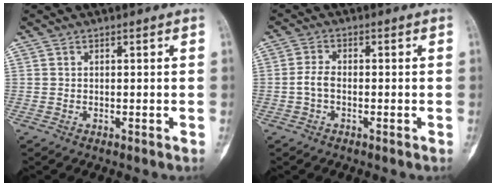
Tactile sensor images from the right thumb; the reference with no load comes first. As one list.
[{"total": 2.9, "force": [-0.7, 1.7, 2.3], "torque": [-0.043, 0.008, -0.017]}]